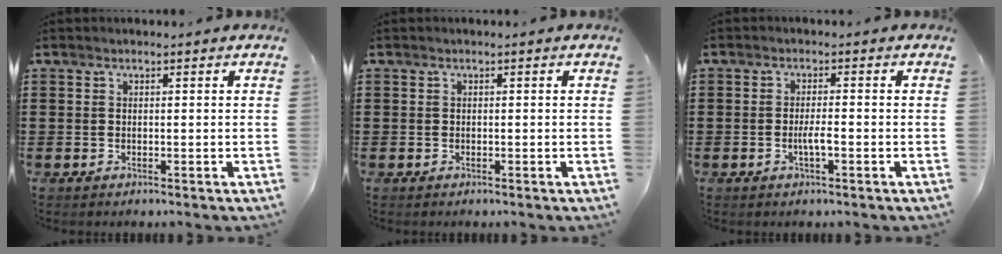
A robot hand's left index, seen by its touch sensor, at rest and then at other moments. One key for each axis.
{"total": 0.0}
{"total": 2.7, "fx": -0.8, "fy": 0.6, "fz": 2.6, "tx": -0.053, "ty": 0.000, "tz": -0.016}